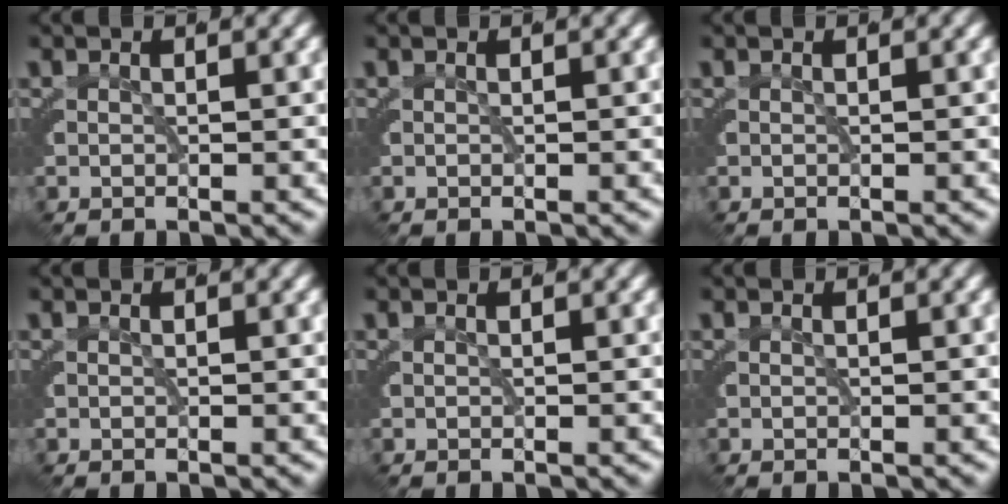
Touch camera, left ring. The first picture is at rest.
{"total": 0.0}
{"total": 0.0}
{"total": 0.0}
{"total": 0.0}
{"total": 0.0}